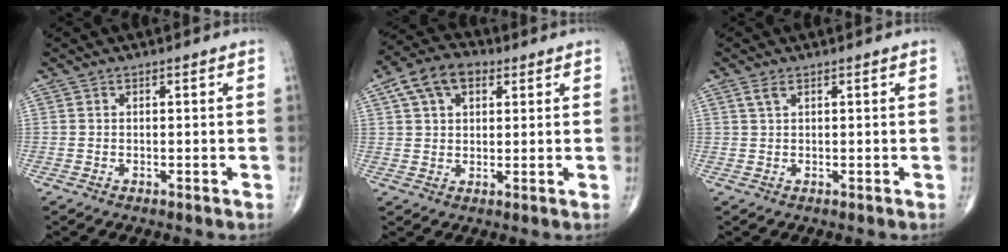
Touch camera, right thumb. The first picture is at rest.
{"total": 9.2, "force": [4.0, 5.7, 6.0], "torque": [-0.097, 0.012, 0.062]}
{"total": 1.7, "force": [0.9, 0.6, 1.2], "torque": [-0.030, 0.006, 0.024]}